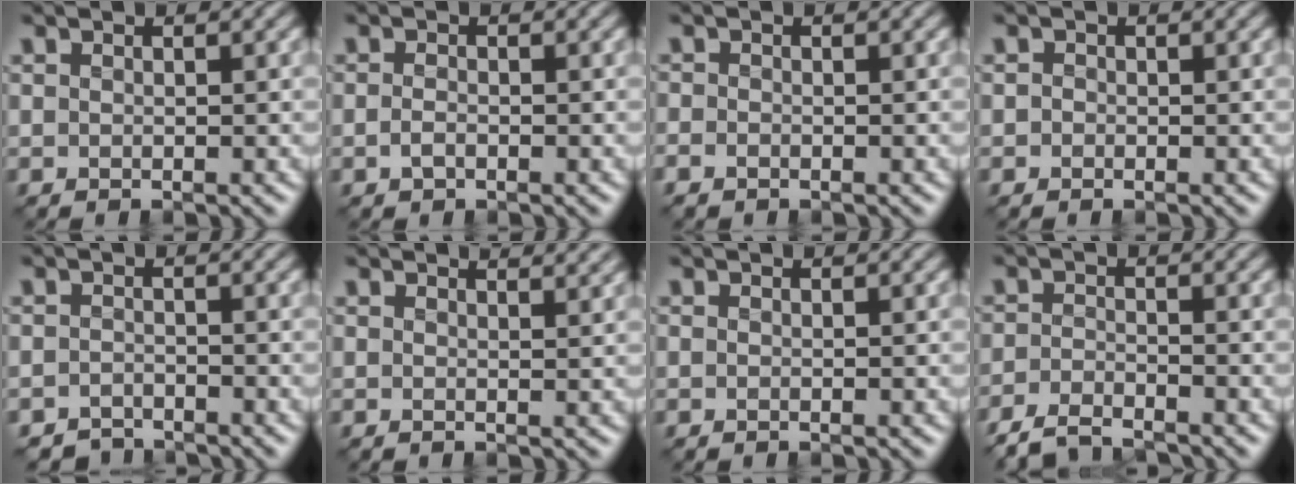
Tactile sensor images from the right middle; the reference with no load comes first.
{"total": 1.1, "force": [-0.6, 0.6, 0.7], "torque": [-0.020, -0.001, -0.017]}
{"total": 1.2, "force": [-0.8, 0.8, 0.5], "torque": [-0.009, -0.007, -0.020]}
{"total": 0.6, "force": [-0.3, 0.5, 0.0], "torque": [0.002, -0.004, -0.010]}
{"total": 2.2, "force": [-2.2, 0.5, -0.2], "torque": [0.011, 0.002, -0.046]}
{"total": 1.9, "force": [1.8, 0.3, 0.4], "torque": [-0.008, 0.001, 0.018]}
{"total": 0.0}
{"total": 3.5, "force": [-3.3, 0.6, 0.9], "torque": [-0.020, -0.006, -0.072]}